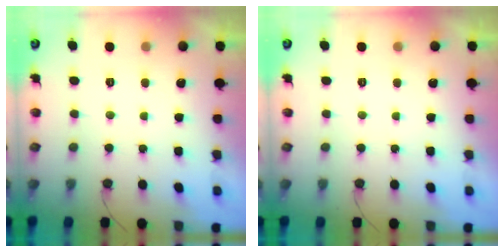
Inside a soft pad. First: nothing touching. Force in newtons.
{"total": 0.0}